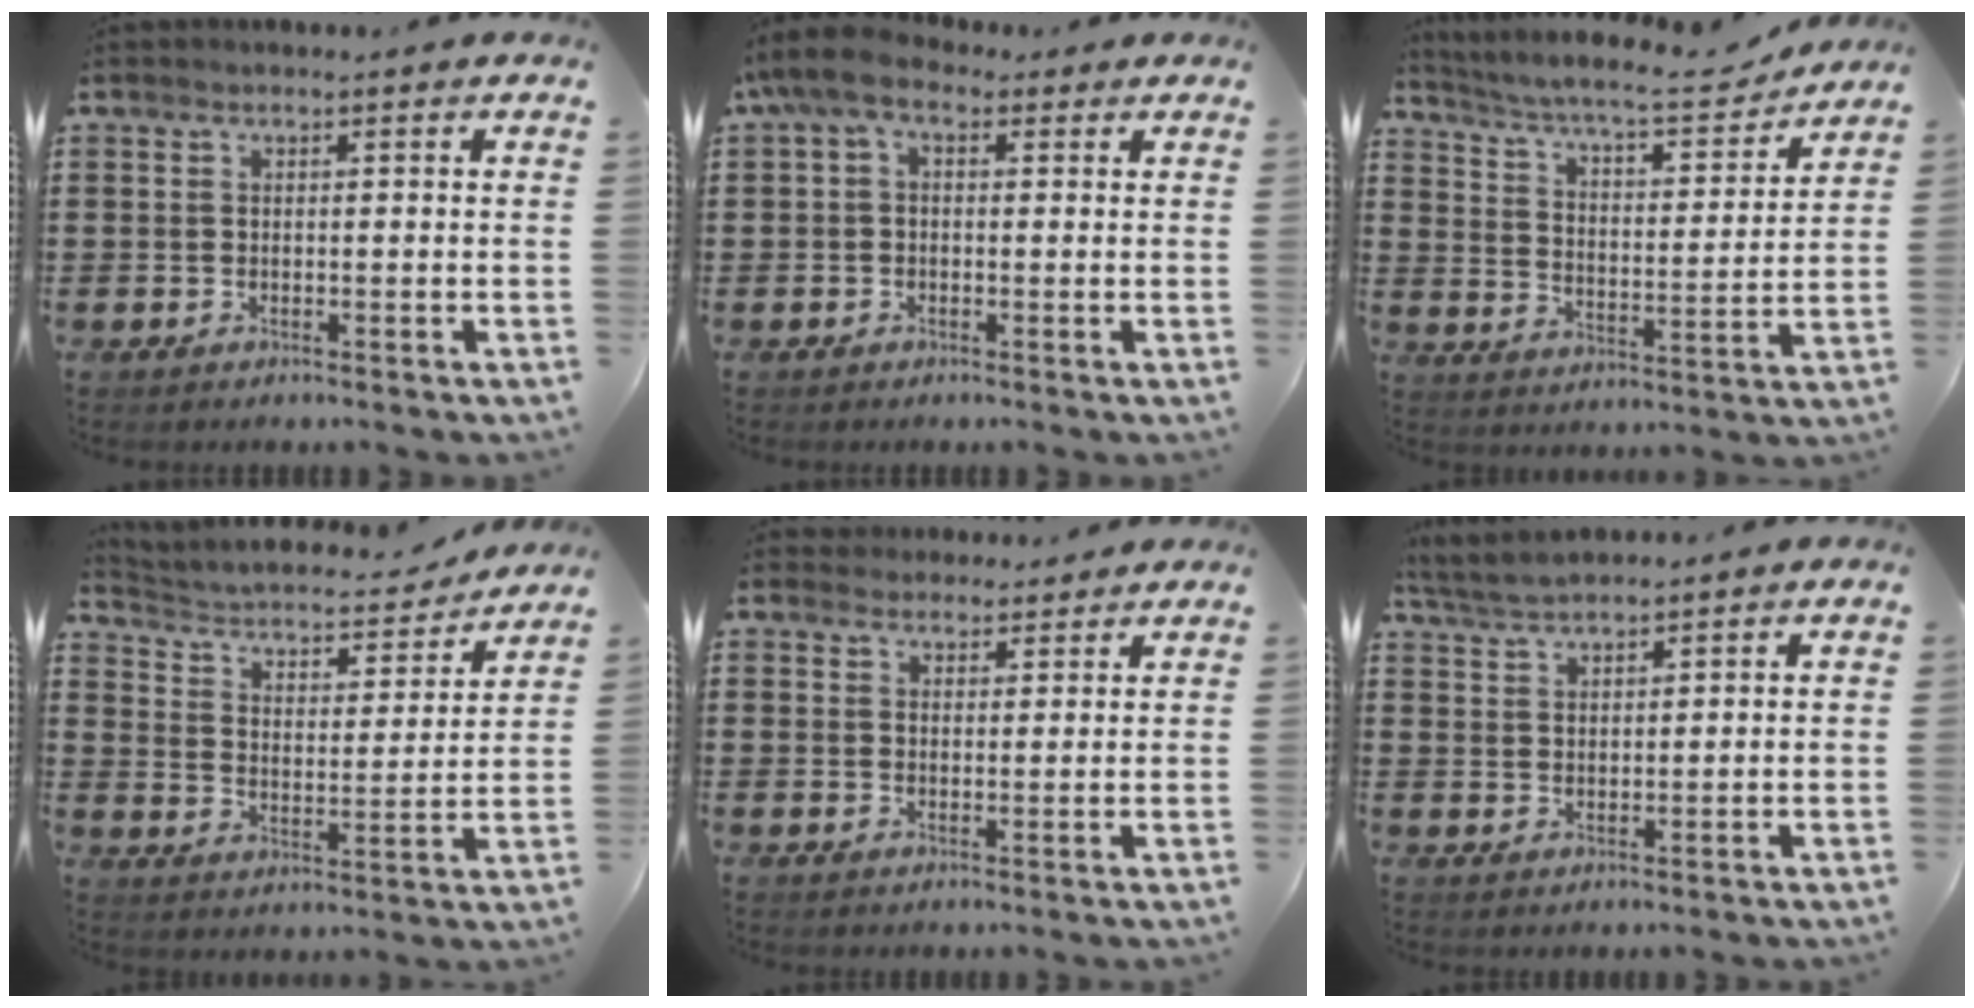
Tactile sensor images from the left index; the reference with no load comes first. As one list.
[{"total": 4.9, "force": [1.7, 2.2, 4.0], "torque": [-0.095, -0.003, 0.025]}, {"total": 7.1, "force": [6.3, 0.2, 3.2], "torque": [-0.089, -0.039, 0.103]}, {"total": 3.3, "force": [3.0, 0.8, 1.3], "torque": [-0.045, -0.027, 0.040]}, {"total": 2.9, "force": [2.8, 0.9, -0.1], "torque": [-0.007, -0.002, 0.055]}, {"total": 3.2, "force": [3.0, 0.4, 0.9], "torque": [-0.028, -0.004, 0.057]}]